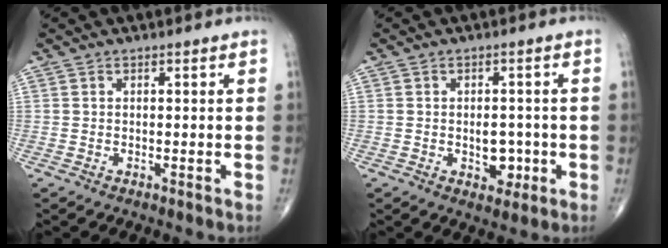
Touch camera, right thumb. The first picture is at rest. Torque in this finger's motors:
{"motor_torque": [1.28, 1.11, 0.77, -0.52, 0.27]}